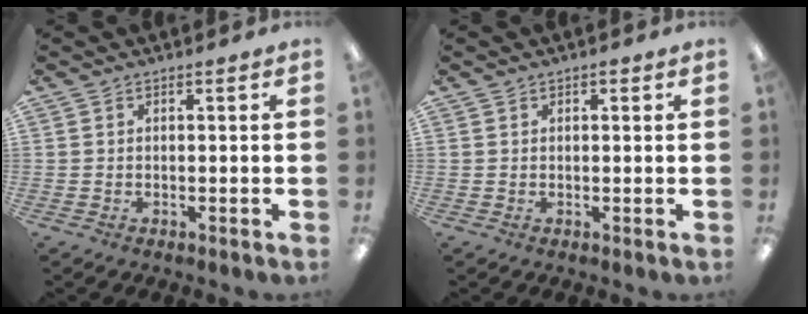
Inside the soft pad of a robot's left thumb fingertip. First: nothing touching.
{"total": 0.7, "force": [0.5, 0.4, 0.3], "torque": [-0.007, 0.003, 0.008]}